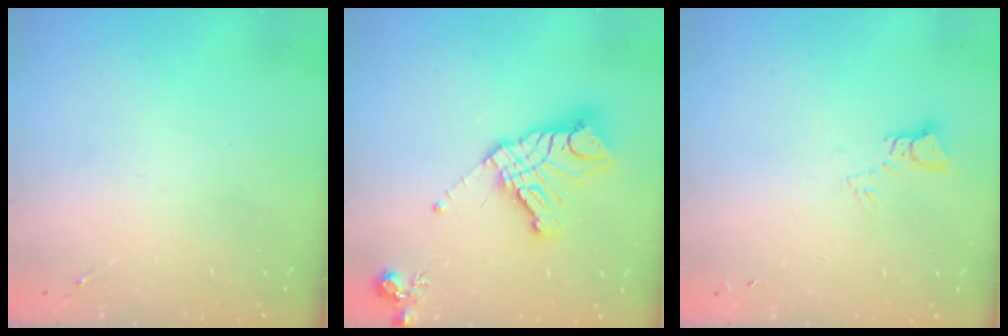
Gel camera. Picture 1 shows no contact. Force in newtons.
{"total": 18.0, "press": 17.9, "slide": 1.9}
{"total": 3.4, "press": 3.4, "slide": 0.2}